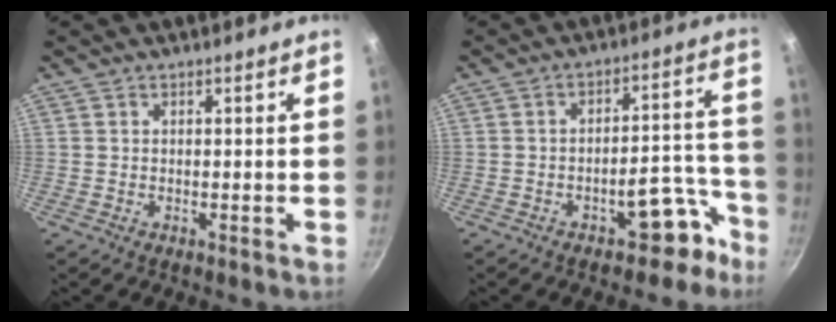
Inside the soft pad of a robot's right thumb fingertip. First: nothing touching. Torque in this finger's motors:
{"motor_torque": [3.51, 1.49, 0.88, -0.87, 0.34]}